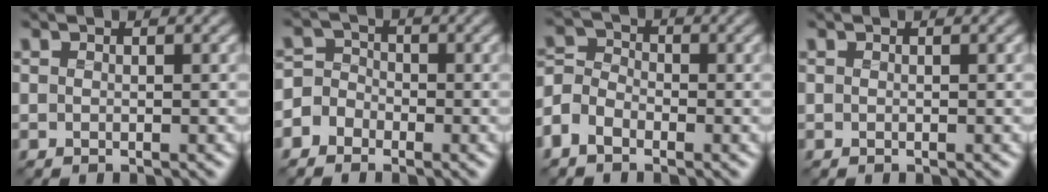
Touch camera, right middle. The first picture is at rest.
{"total": 3.3, "force": [-1.7, 2.8, 0.6], "torque": [0.008, 0.010, -0.045]}
{"total": 4.0, "force": [-2.2, 2.6, 2.1], "torque": [-0.049, 0.007, -0.057]}
{"total": 0.0}